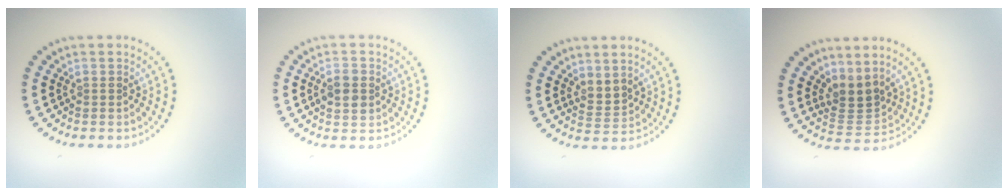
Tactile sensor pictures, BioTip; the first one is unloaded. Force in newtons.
{"total": 2.6, "press": 2.6, "slide": 0.1}
{"total": 1.8, "press": 1.3, "slide": 1.3}
{"total": 2.8, "press": 2.0, "slide": 2.0}